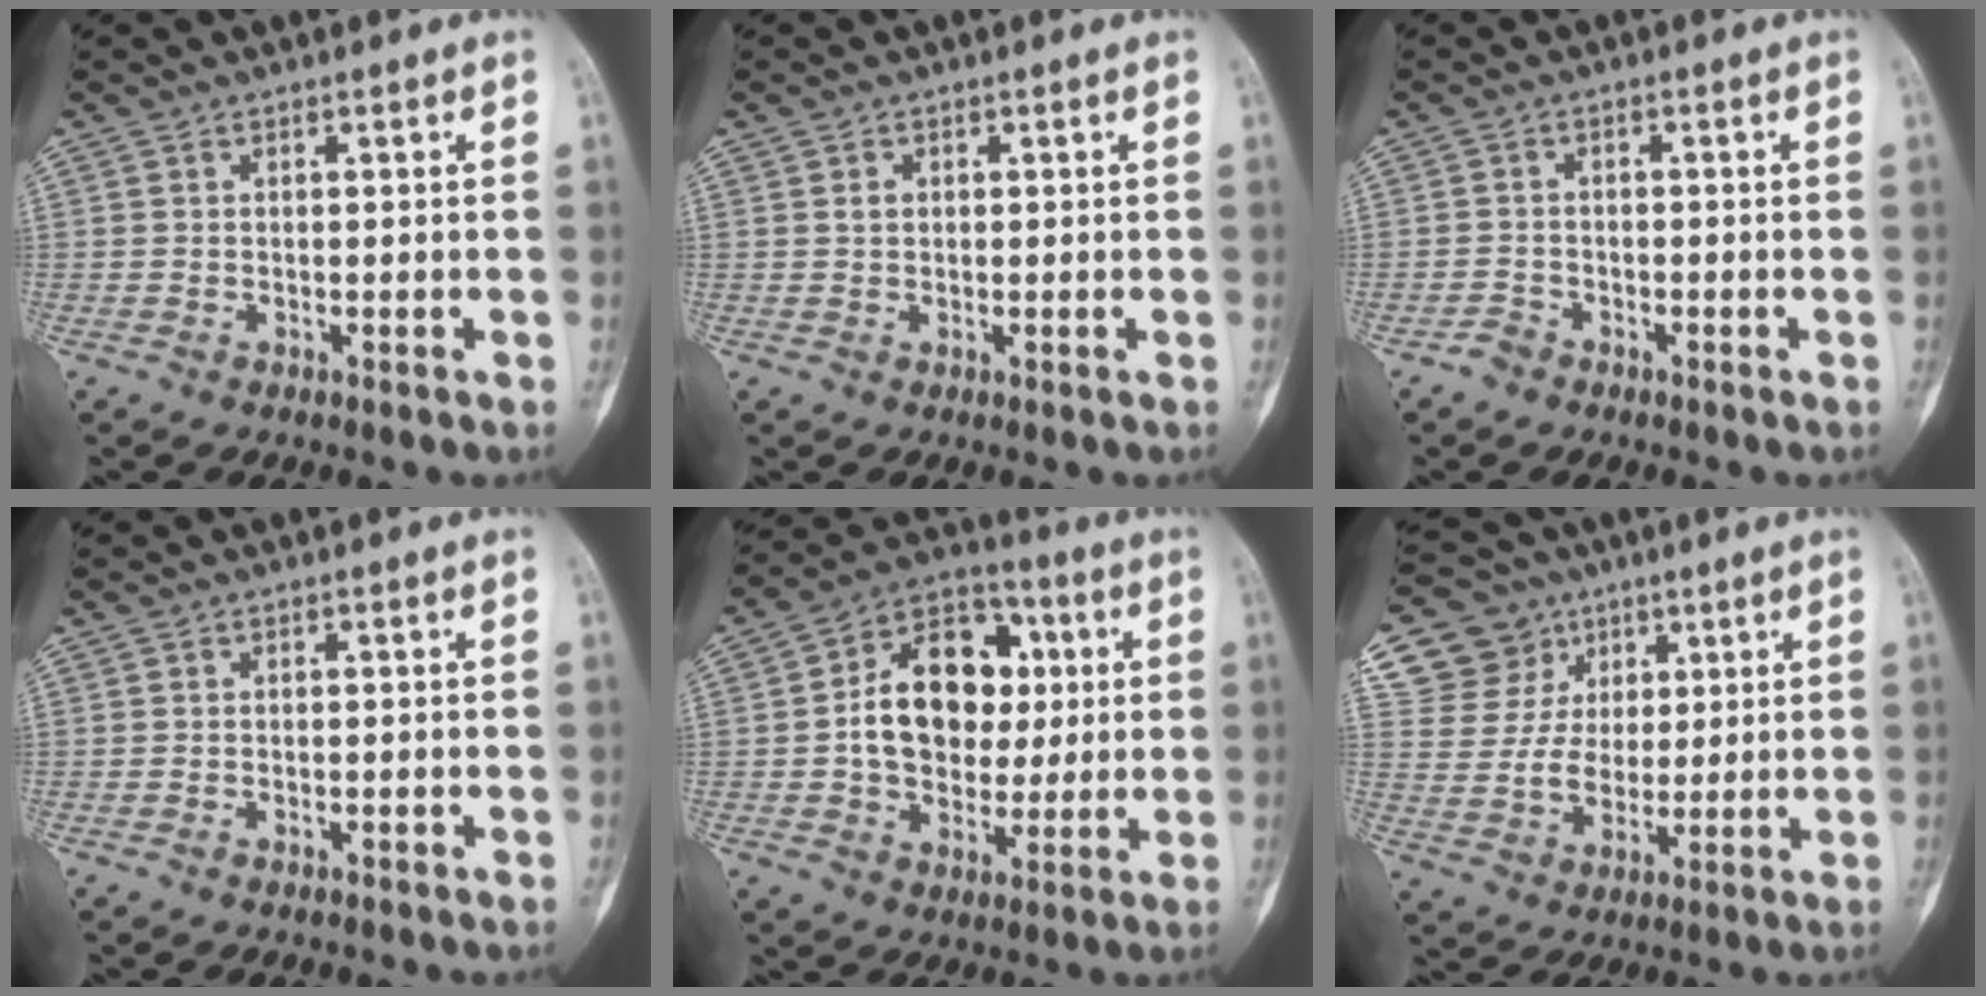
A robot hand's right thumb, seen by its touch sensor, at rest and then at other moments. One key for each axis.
{"total": 1.2, "fx": 0.3, "fy": 1.0, "fz": 0.6, "tx": -0.007, "ty": 0.002, "tz": 0.006}
{"total": 1.8, "fx": -1.4, "fy": 1.0, "fz": 0.3, "tx": -0.007, "ty": 0.009, "tz": -0.028}
{"total": 0.8, "fx": -0.6, "fy": 0.2, "fz": 0.4, "tx": -0.011, "ty": 0.005, "tz": -0.007}
{"total": 17.0, "fx": 1.5, "fy": 12.3, "fz": 11.6, "tx": -0.143, "ty": 0.022, "tz": 0.022}
{"total": 13.1, "fx": 6.2, "fy": 11.2, "fz": 2.8, "tx": -0.016, "ty": -0.013, "tz": 0.120}